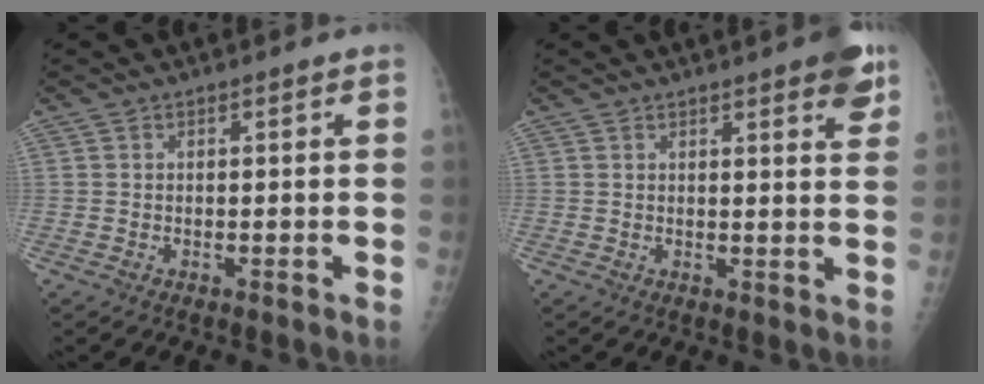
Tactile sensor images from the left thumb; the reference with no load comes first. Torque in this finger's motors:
{"motor_torque": [1.65, 0.84, 0.69, -0.27, 0.10]}